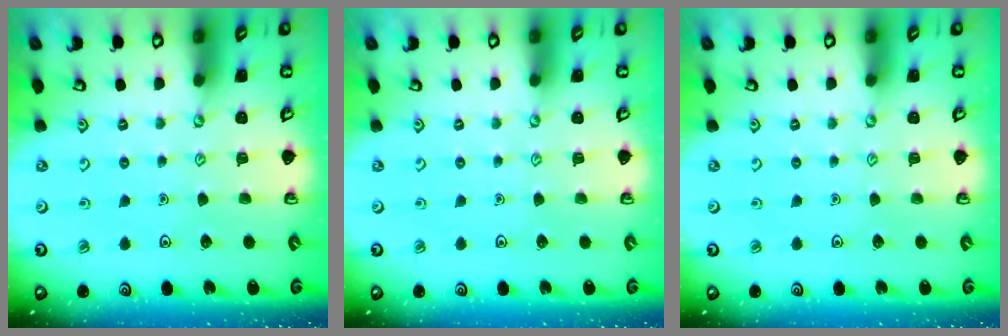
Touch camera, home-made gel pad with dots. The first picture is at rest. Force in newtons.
{"total": 0.0}
{"total": 0.0}